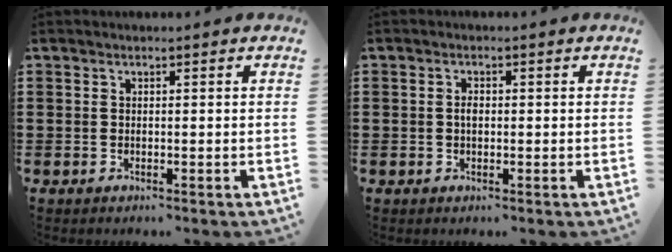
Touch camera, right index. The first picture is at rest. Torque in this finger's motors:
{"motor_torque": [0.38, -0.29, 0.09, 0.03]}